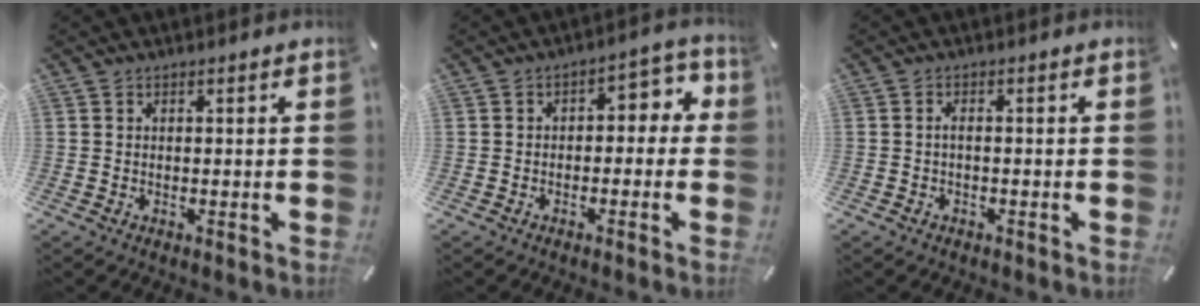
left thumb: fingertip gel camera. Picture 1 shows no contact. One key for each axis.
{"total": 5.3, "fx": -0.5, "fy": 3.5, "fz": 3.9, "tx": -0.054, "ty": 0.004, "tz": -0.019}
{"total": 1.5, "fx": -0.6, "fy": 0.6, "fz": 1.2, "tx": -0.024, "ty": 0.003, "tz": -0.013}